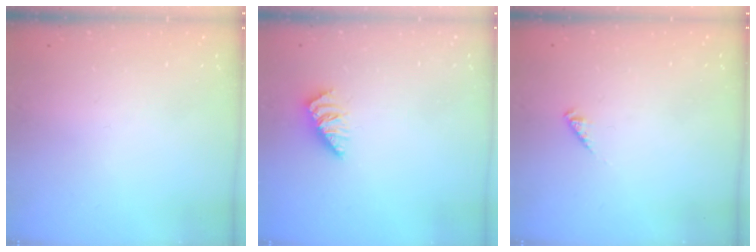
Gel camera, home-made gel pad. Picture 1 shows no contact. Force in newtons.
{"total": 0.7, "press": 0.7, "slide": 0.1}
{"total": 1.7, "press": 1.7, "slide": 0.4}